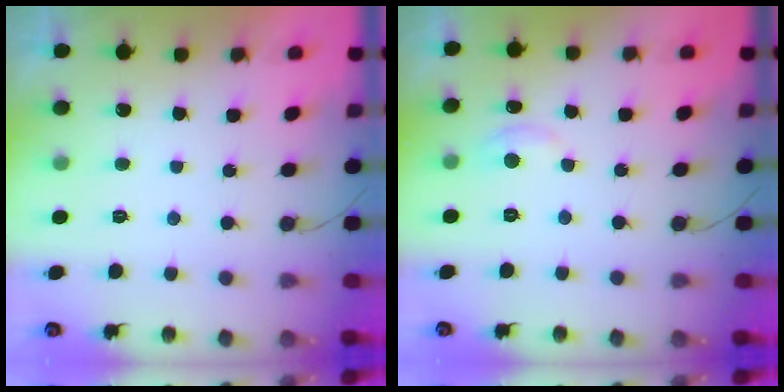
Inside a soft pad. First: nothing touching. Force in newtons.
{"total": 3.4, "press": 3.4, "slide": 0.4}